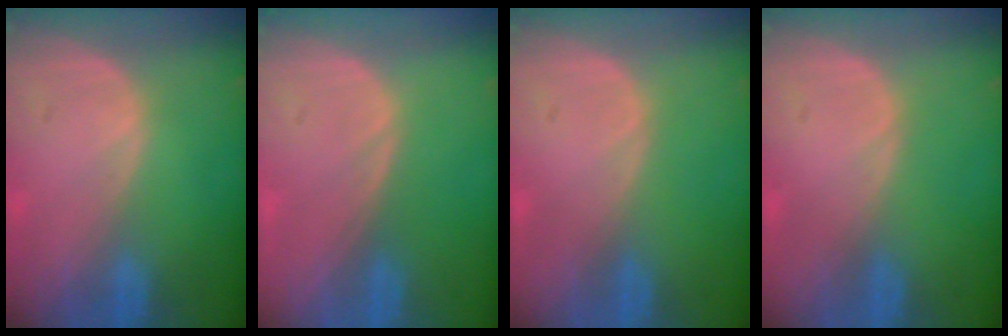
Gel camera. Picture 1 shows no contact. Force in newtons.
{"total": 0.0}
{"total": 0.0}
{"total": 0.0}